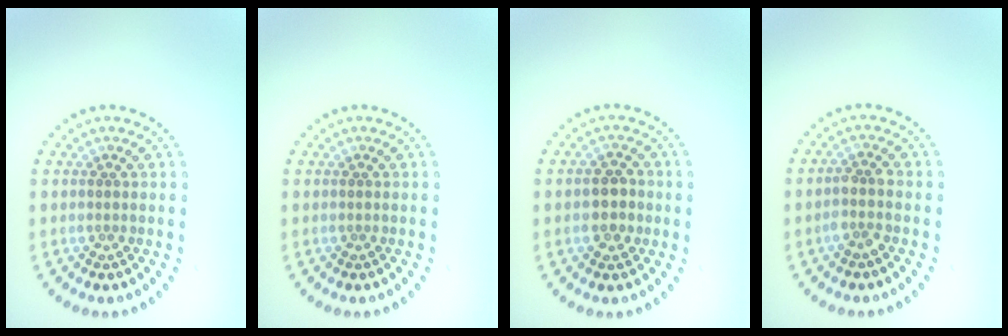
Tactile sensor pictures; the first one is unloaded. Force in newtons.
{"total": 0.0}
{"total": 2.6, "press": 2.5, "slide": 0.6}
{"total": 1.7, "press": 1.5, "slide": 0.7}